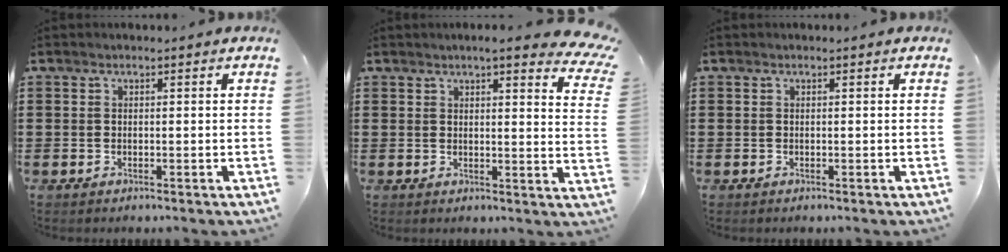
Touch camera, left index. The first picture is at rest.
{"total": 4.9, "force": [4.2, -0.3, 2.5], "torque": [-0.048, -0.017, 0.070]}
{"total": 0.0}